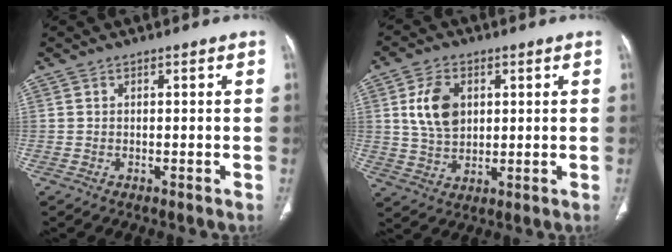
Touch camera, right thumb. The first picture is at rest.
{"total": 9.1, "force": [2.3, 6.2, 6.2], "torque": [-0.102, -0.008, 0.047]}